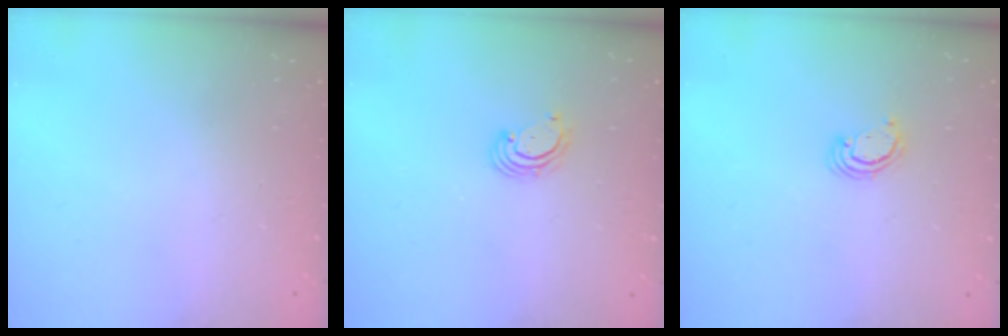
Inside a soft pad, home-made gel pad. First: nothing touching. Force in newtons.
{"total": 2.5, "press": 2.5, "slide": 0.3}
{"total": 2.6, "press": 2.5, "slide": 0.2}